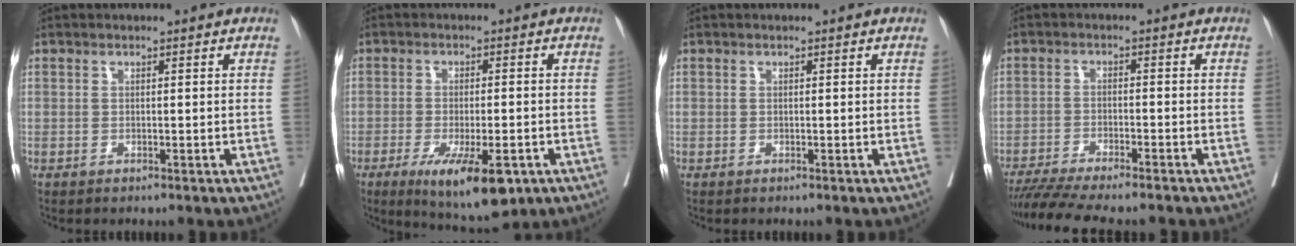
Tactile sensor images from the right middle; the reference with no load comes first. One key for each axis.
{"total": 11.2, "fx": -5.8, "fy": 2.9, "fz": 9.1, "tx": -0.139, "ty": -0.020, "tz": -0.081}
{"total": 0.0}
{"total": 11.2, "fx": -9.9, "fy": 0.1, "fz": 5.4, "tx": -0.076, "ty": -0.019, "tz": -0.157}